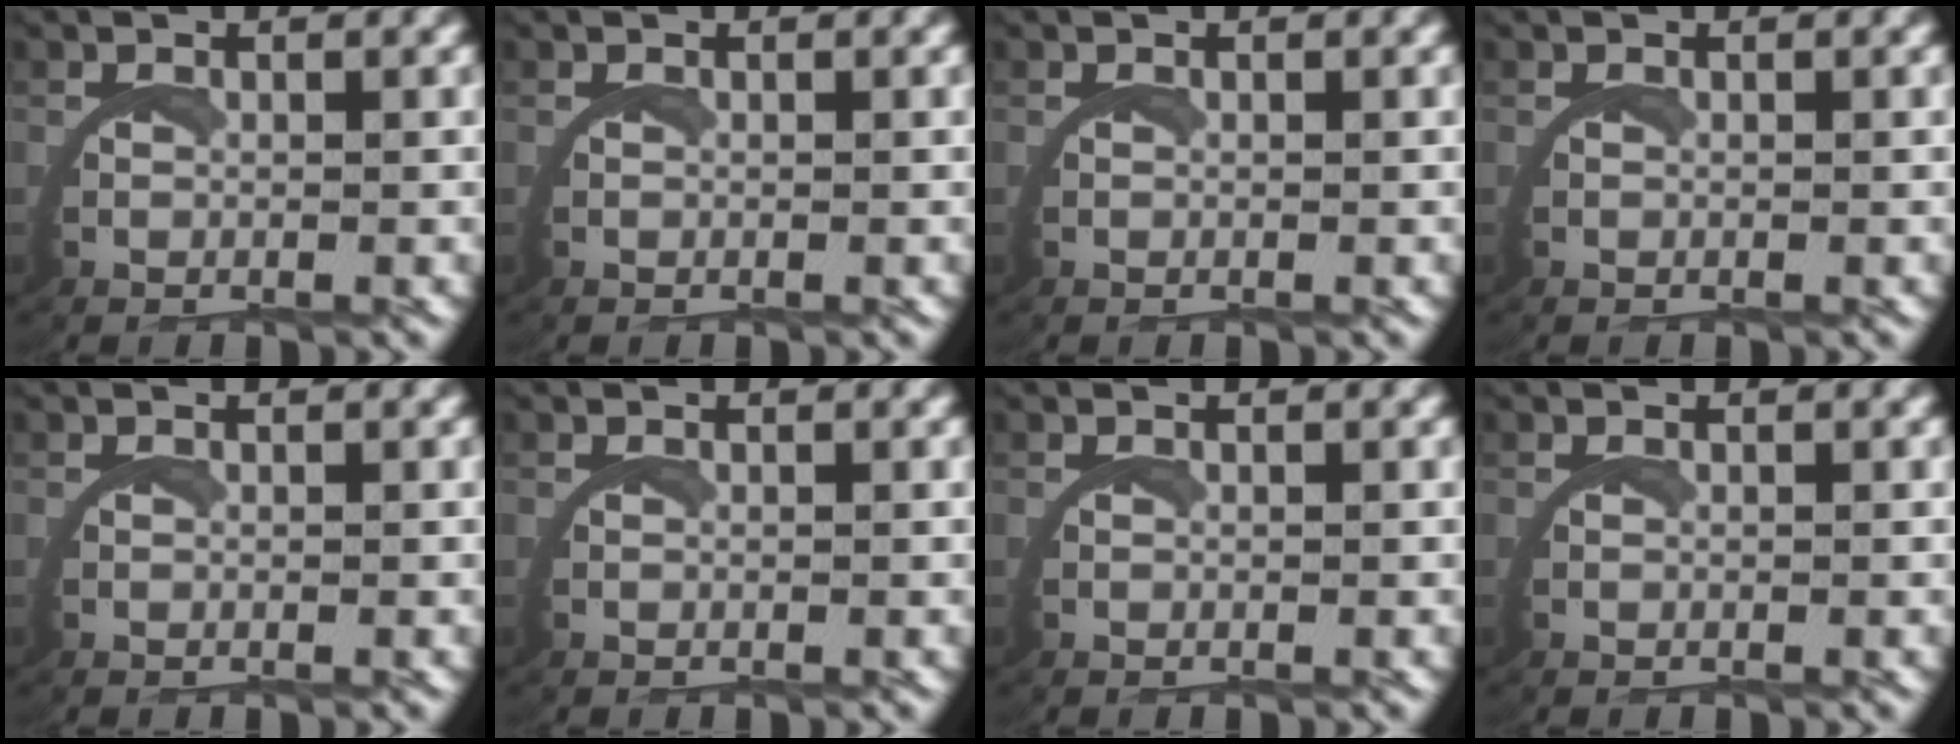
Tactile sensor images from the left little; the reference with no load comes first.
{"total": 0.0}
{"total": 0.0}
{"total": 0.0}
{"total": 0.0}
{"total": 0.0}
{"total": 0.0}
{"total": 0.0}